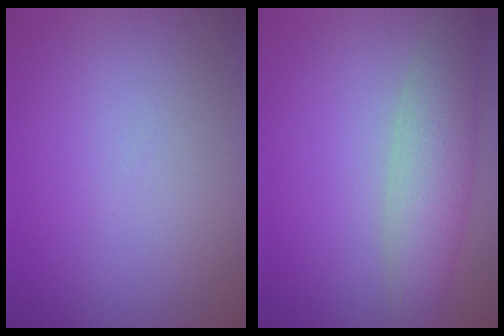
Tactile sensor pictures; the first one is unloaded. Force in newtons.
{"total": 5.3, "press": 5.3, "slide": 0.1}